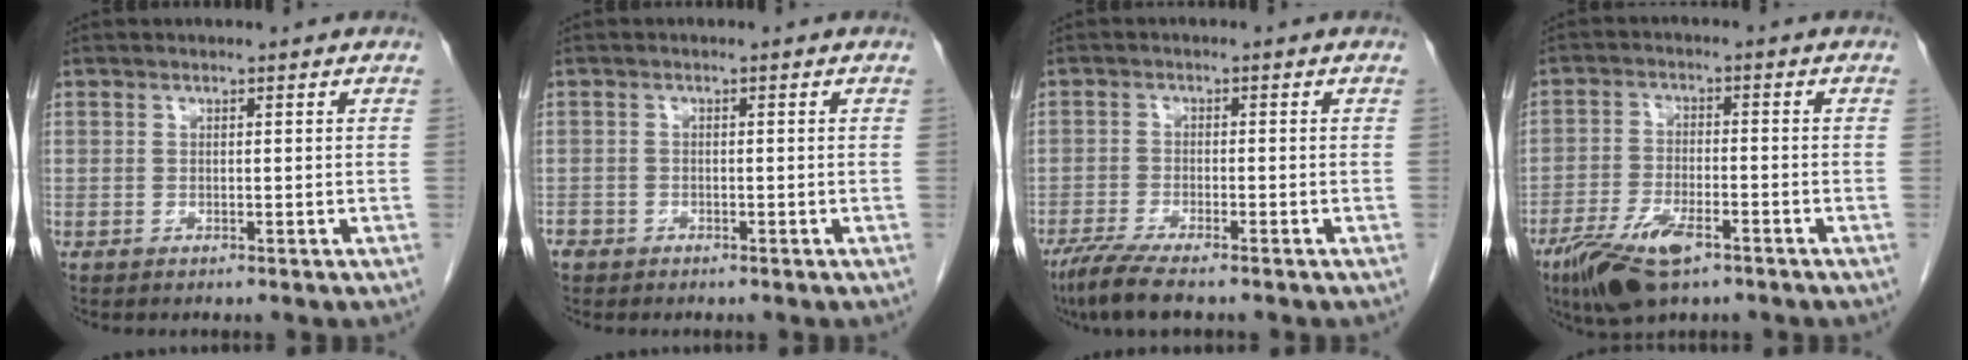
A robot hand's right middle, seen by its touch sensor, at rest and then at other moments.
{"total": 2.3, "force": [-1.7, 1.5, 0.4], "torque": [-0.011, 0.002, -0.033]}
{"total": 6.4, "force": [-4.9, 0.4, 4.1], "torque": [-0.077, -0.019, -0.083]}
{"total": 9.4, "force": [-5.8, 3.1, 6.7], "torque": [-0.129, -0.013, -0.100]}